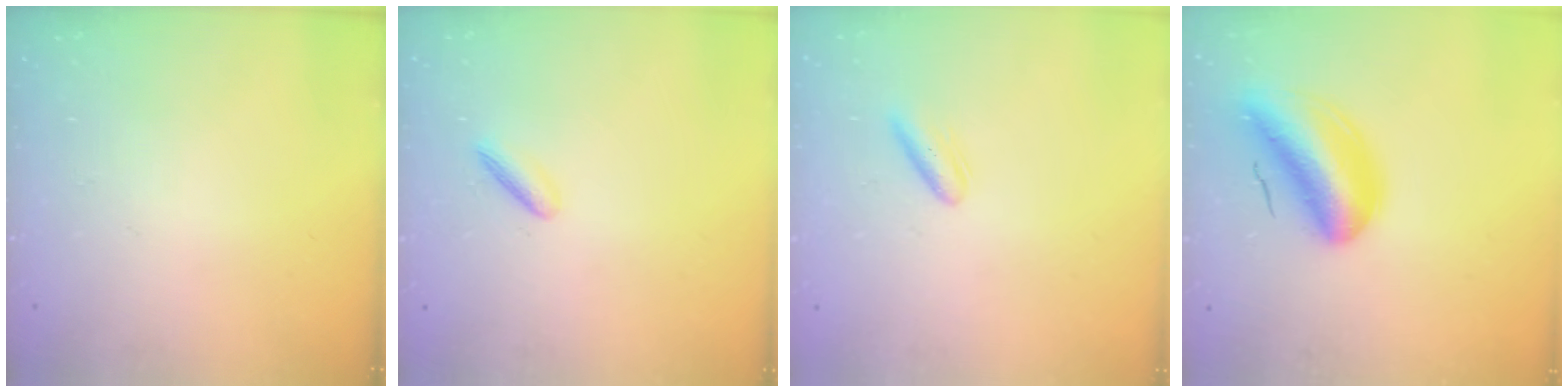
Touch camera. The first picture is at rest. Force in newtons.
{"total": 3.2, "press": 3.1, "slide": 0.9}
{"total": 4.2, "press": 3.9, "slide": 1.6}
{"total": 9.8, "press": 9.2, "slide": 3.2}